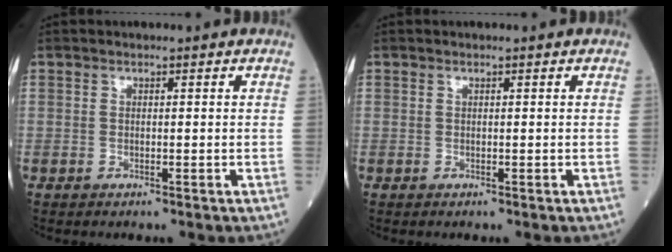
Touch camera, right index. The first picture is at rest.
{"total": 0.0}